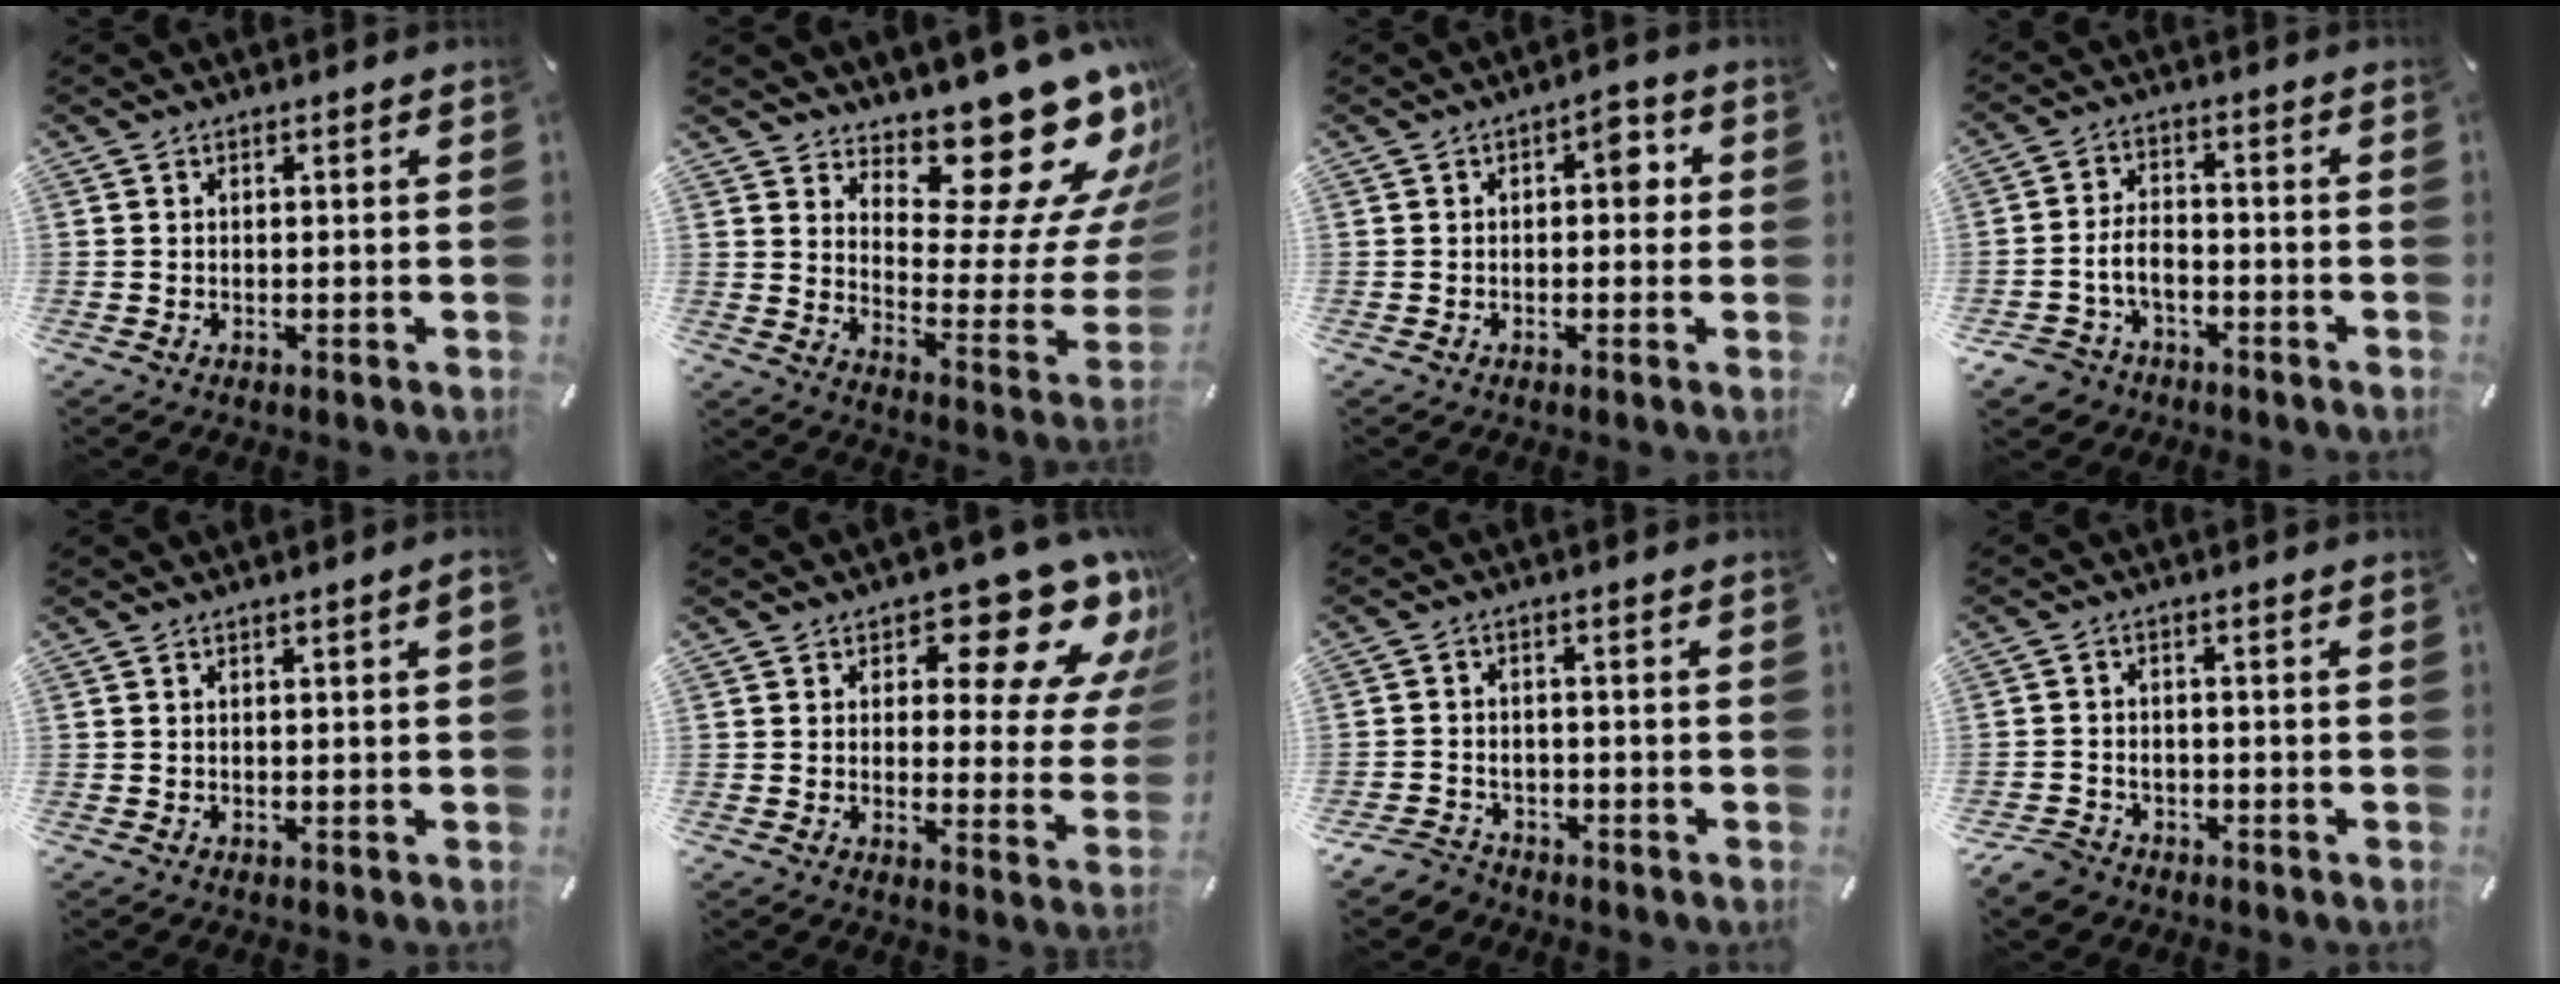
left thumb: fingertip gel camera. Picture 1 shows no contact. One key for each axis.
{"total": 22.8, "fx": 15.9, "fy": 9.1, "fz": 13.6, "tx": -0.148, "ty": -0.130, "tz": 0.253}
{"total": 4.5, "fx": 0.2, "fy": 2.6, "fz": 3.7, "tx": -0.035, "ty": 0.000, "tz": -0.010}
{"total": 6.7, "fx": -2.6, "fy": 5.0, "fz": 3.6, "tx": -0.089, "ty": 0.010, "tz": -0.052}
{"total": 1.2, "fx": 0.3, "fy": 0.1, "fz": 1.1, "tx": -0.020, "ty": 0.000, "tz": 0.004}
{"total": 16.7, "fx": 9.8, "fy": 7.7, "fz": 11.1, "tx": -0.134, "ty": -0.072, "tz": 0.159}
{"total": 4.7, "fx": -3.7, "fy": 2.7, "fz": 1.2, "tx": -0.036, "ty": 0.014, "tz": -0.075}
{"total": 4.6, "fx": -3.2, "fy": 3.0, "fz": 1.4, "tx": -0.046, "ty": 0.012, "tz": -0.067}